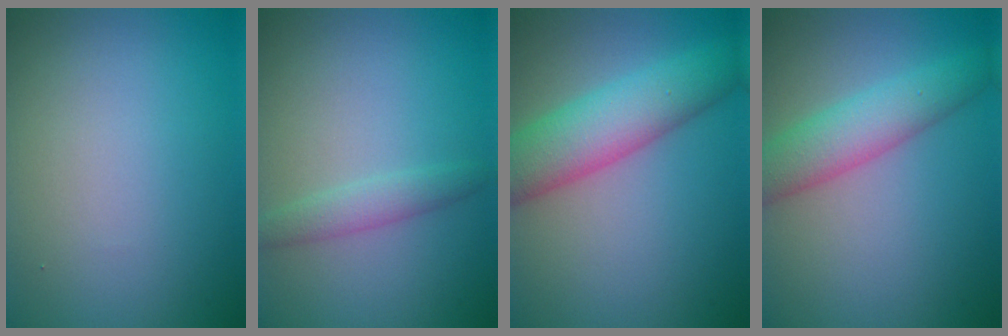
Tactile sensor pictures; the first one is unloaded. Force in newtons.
{"total": 1.9, "press": 1.9, "slide": 0.1}
{"total": 6.6, "press": 6.6, "slide": 0.3}
{"total": 4.7, "press": 4.7, "slide": 0.2}